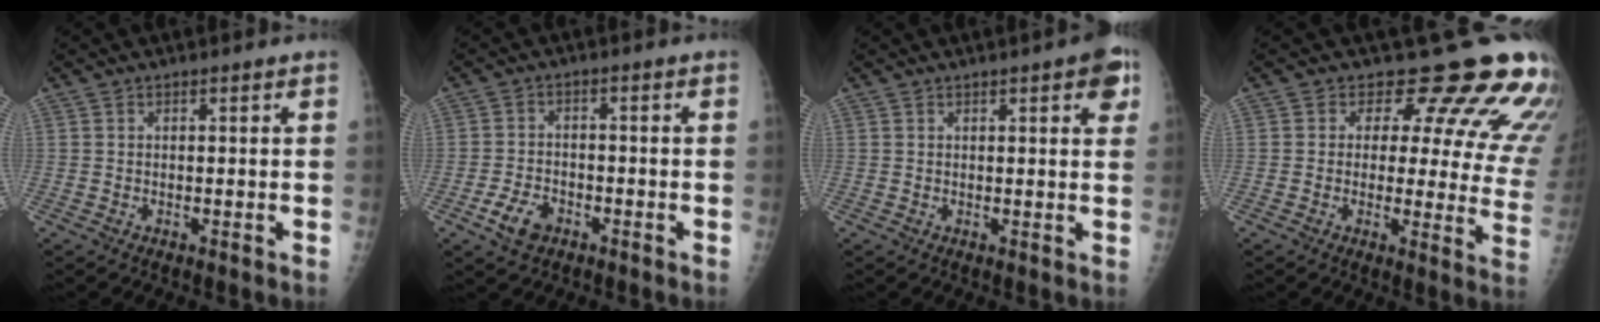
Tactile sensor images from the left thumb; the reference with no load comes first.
{"total": 5.4, "force": [-2.8, 3.5, 3.0], "torque": [-0.052, 0.013, -0.049]}
{"total": 5.0, "force": [2.3, 1.5, 4.1], "torque": [-0.034, -0.003, 0.021]}
{"total": 16.1, "force": [12.8, 6.1, 7.7], "torque": [-0.038, -0.087, 0.123]}